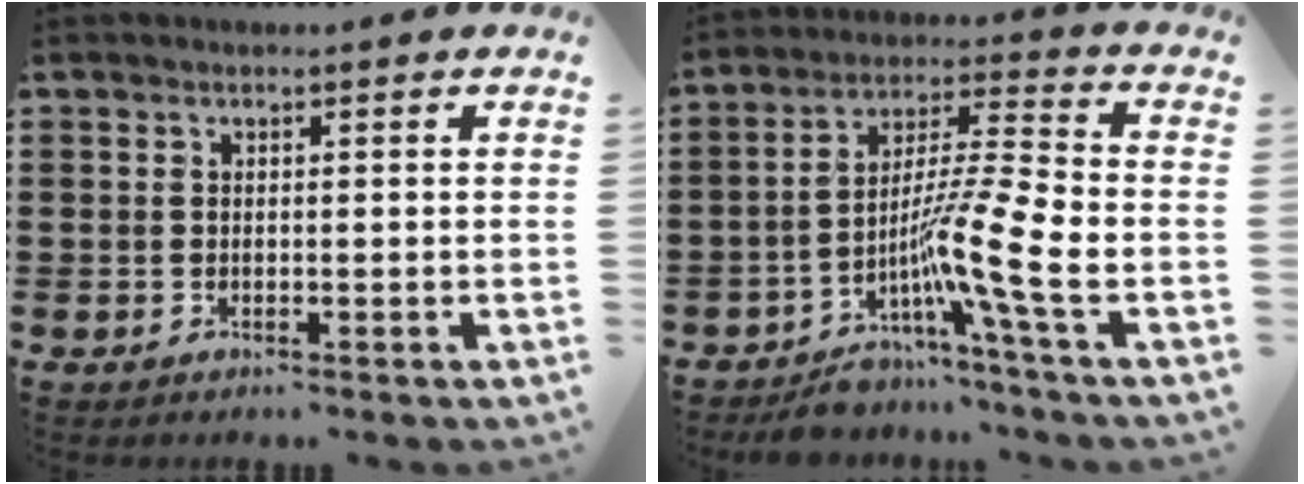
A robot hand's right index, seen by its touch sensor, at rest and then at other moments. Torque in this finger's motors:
{"motor_torque": [1.49, -0.65, 0.76, 0.19]}